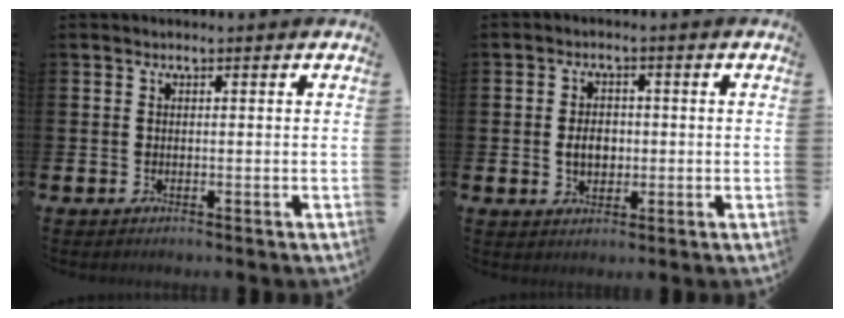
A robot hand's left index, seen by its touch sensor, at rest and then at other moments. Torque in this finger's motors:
{"motor_torque": [0.80, -0.05, 0.41, 0.09]}